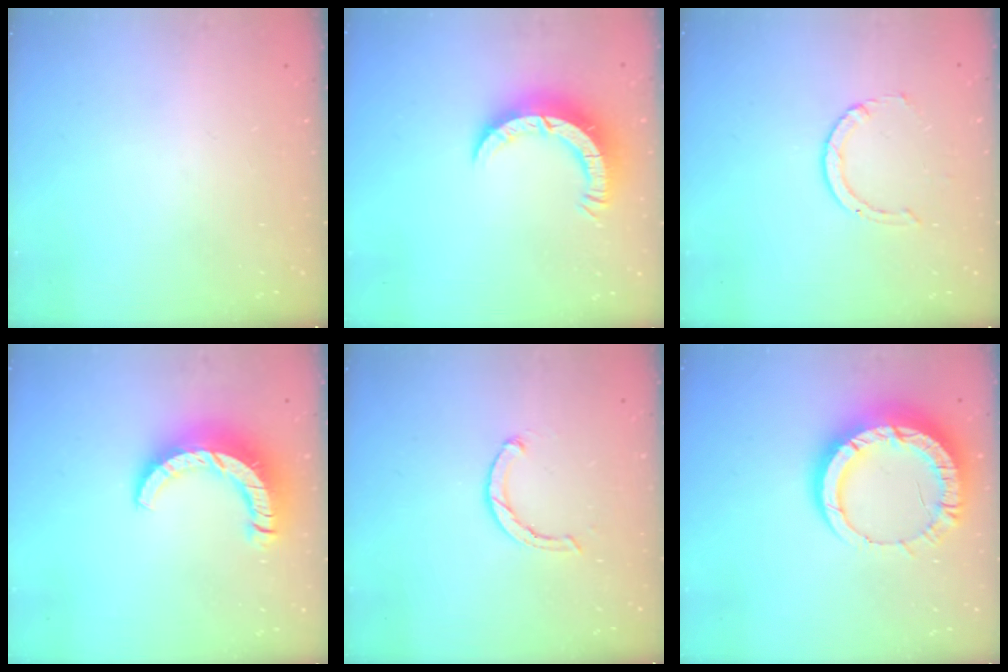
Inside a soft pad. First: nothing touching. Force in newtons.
{"total": 7.8, "press": 7.8, "slide": 0.8}
{"total": 3.6, "press": 3.6, "slide": 0.4}
{"total": 12.2, "press": 12.1, "slide": 1.3}
{"total": 3.3, "press": 3.2, "slide": 0.7}
{"total": 16.1, "press": 16.1, "slide": 1.6}